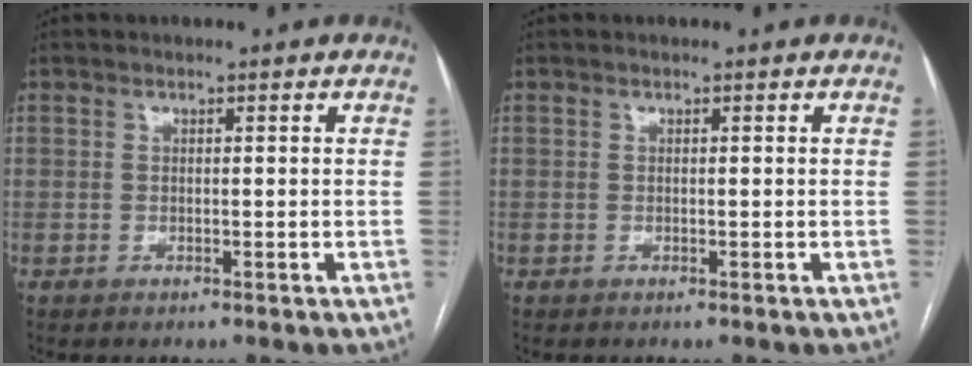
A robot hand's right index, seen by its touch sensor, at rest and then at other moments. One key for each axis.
{"total": 0.0}